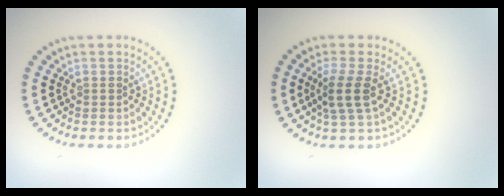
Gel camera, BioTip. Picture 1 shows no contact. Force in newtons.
{"total": 2.7, "press": 2.1, "slide": 1.6}